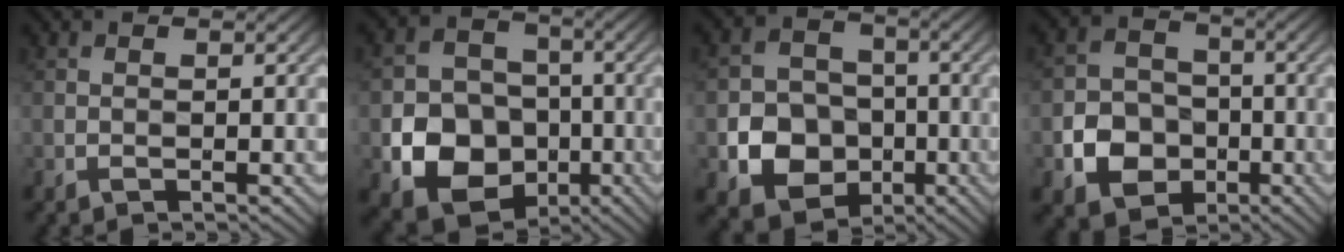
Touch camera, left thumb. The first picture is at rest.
{"total": 11.7, "force": [-2.9, 10.2, 4.9], "torque": [-0.111, -0.050, -0.067]}
{"total": 8.4, "force": [-1.8, 7.6, 3.2], "torque": [-0.082, -0.031, -0.045]}
{"total": 6.6, "force": [-2.0, 5.7, 2.5], "torque": [-0.063, -0.018, -0.037]}